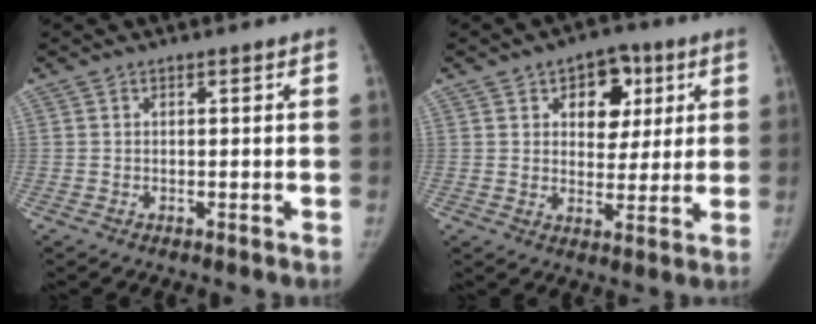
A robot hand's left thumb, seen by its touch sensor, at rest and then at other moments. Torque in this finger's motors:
{"motor_torque": [-0.27, 0.36, 0.11, 0.16, 0.02]}